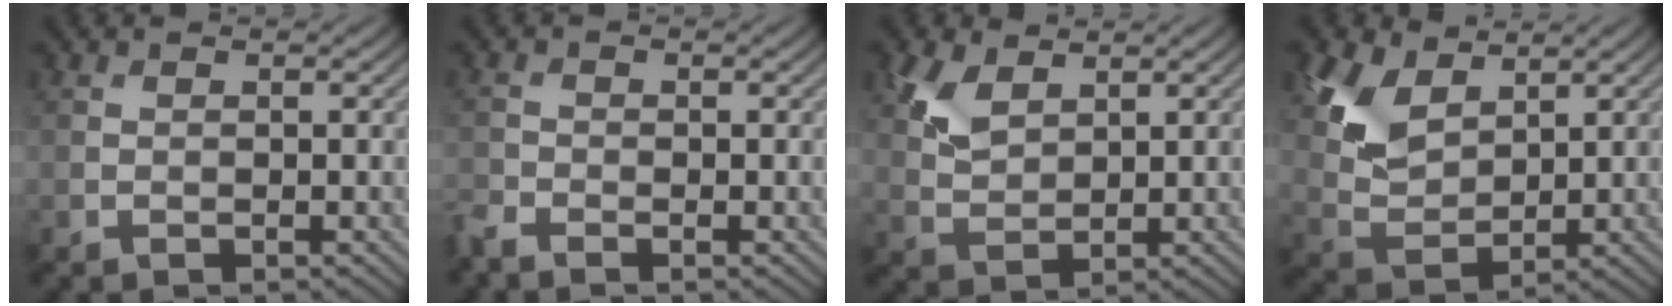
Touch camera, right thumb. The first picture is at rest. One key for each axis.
{"total": 2.2, "fx": -2.0, "fy": 0.6, "fz": 0.7, "tx": -0.023, "ty": -0.010, "tz": -0.054}
{"total": 4.9, "fx": 2.6, "fy": 2.8, "fz": 3.0, "tx": -0.080, "ty": 0.000, "tz": 0.057}
{"total": 7.5, "fx": 3.9, "fy": 4.4, "fz": 4.6, "tx": -0.112, "ty": -0.004, "tz": 0.082}